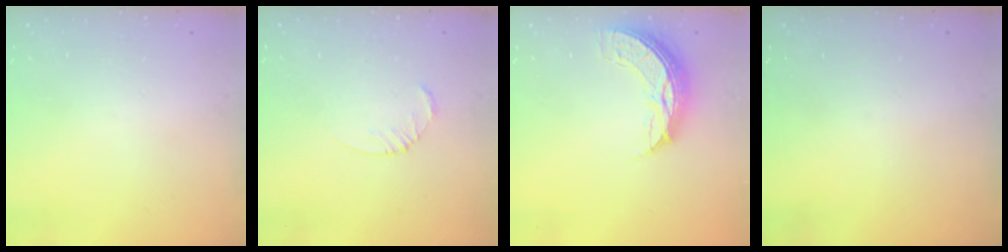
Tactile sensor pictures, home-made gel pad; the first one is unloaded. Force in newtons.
{"total": 2.5, "press": 2.5, "slide": 0.3}
{"total": 9.2, "press": 9.2, "slide": 0.7}
{"total": 0.0}